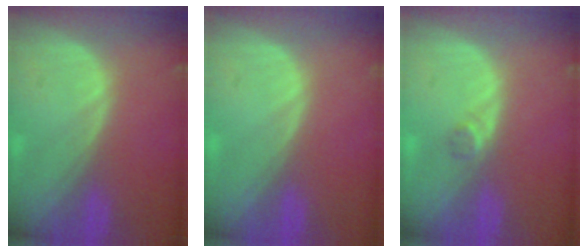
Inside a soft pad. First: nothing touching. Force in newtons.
{"total": 0.6, "press": 0.1, "slide": 0.6}
{"total": 1.3, "press": 1.1, "slide": 0.7}